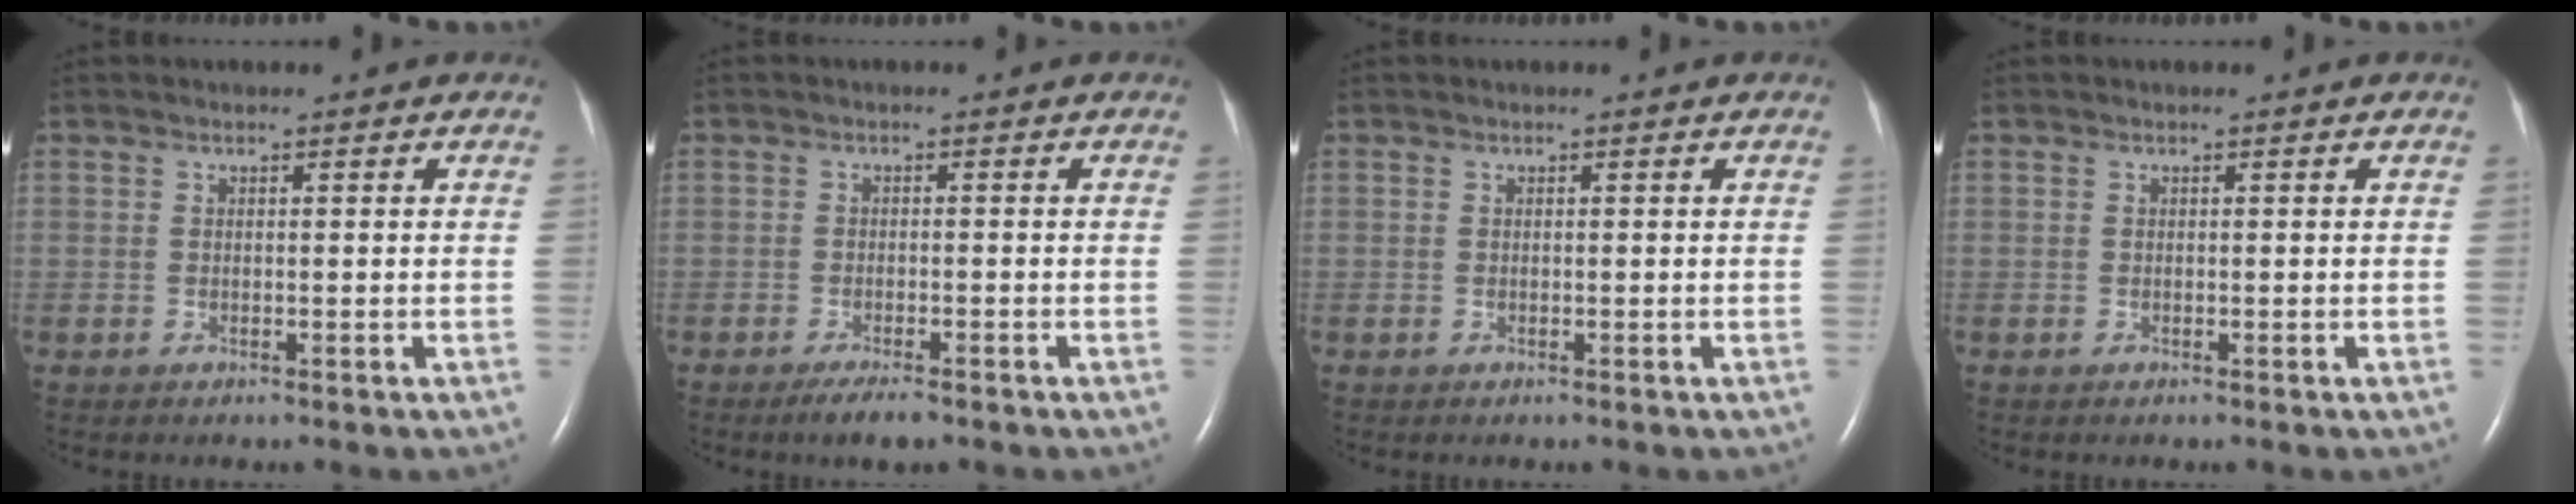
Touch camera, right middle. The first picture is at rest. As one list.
[{"total": 3.2, "force": [-2.4, 0.6, 2.1], "torque": [-0.039, -0.005, -0.039]}, {"total": 0.0}, {"total": 0.0}]